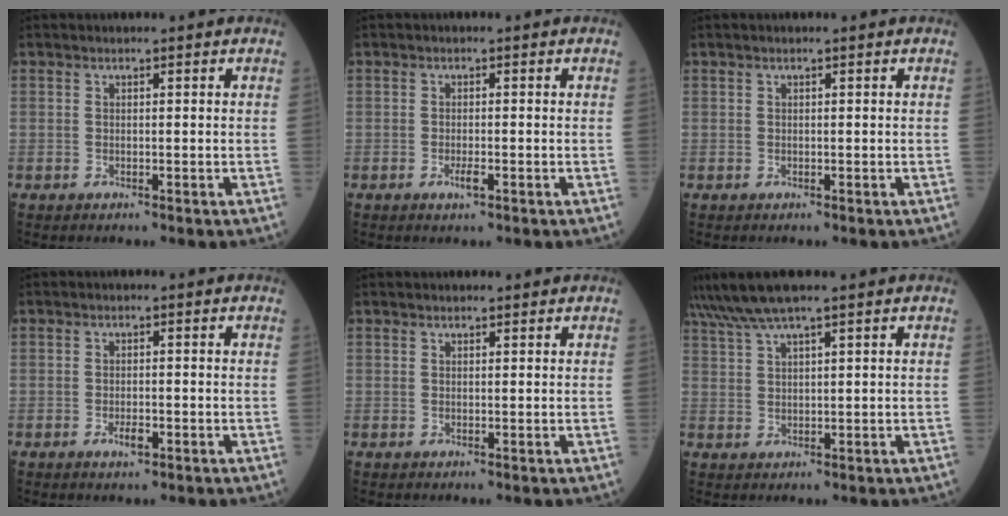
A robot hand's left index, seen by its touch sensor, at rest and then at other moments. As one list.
[{"total": 1.5, "force": [-0.8, 0.3, 1.2], "torque": [-0.023, -0.002, -0.012]}, {"total": 0.0}, {"total": 1.8, "force": [-1.0, 0.6, 1.4], "torque": [-0.024, 0.000, -0.014]}, {"total": 1.4, "force": [1.3, 0.4, 0.4], "torque": [-0.007, 0.019, 0.020]}, {"total": 4.9, "force": [4.0, -0.5, 2.9], "torque": [-0.075, 0.026, 0.086]}]